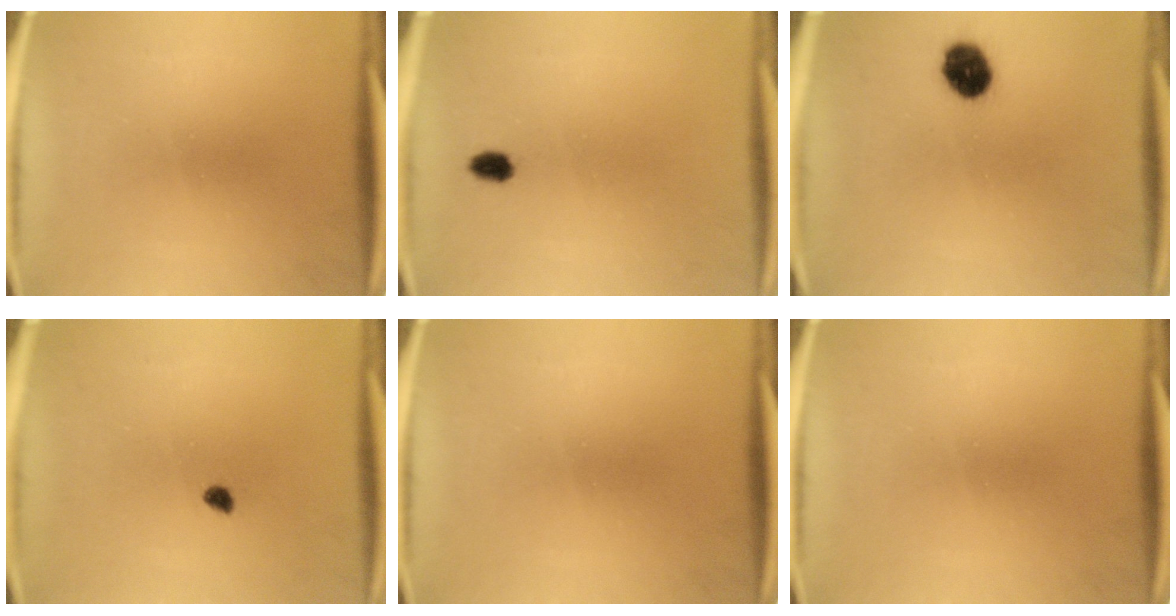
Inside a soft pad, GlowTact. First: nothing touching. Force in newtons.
{"total": 2.2}
{"total": 7.1}
{"total": 1.3}
{"total": 0.0}
{"total": 0.0}